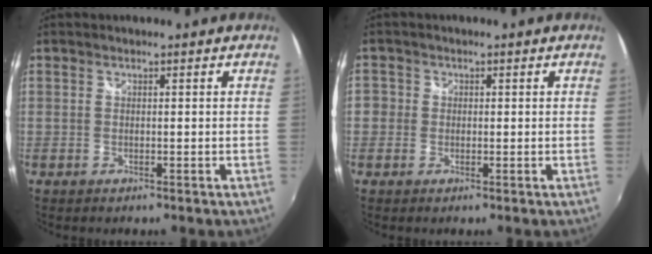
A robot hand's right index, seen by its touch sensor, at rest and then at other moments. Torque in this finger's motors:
{"motor_torque": [0.36, 0.39, 0.03, 0.05]}